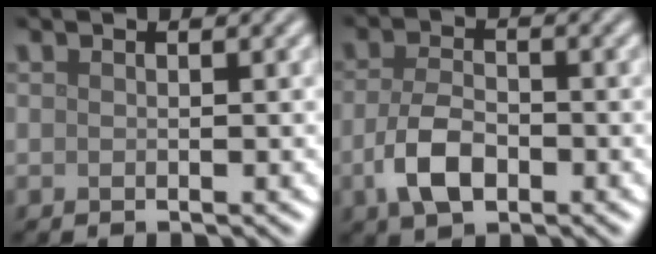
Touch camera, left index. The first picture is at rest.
{"total": 4.4, "force": [-1.6, 2.4, 3.4], "torque": [-0.072, -0.002, -0.035]}